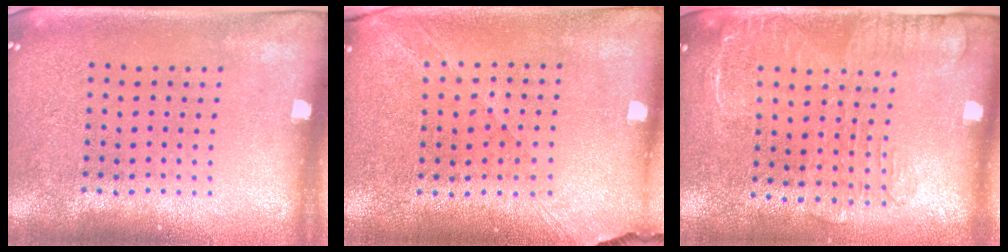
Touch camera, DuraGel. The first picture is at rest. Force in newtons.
{"total": 1.4, "press": 1.2, "slide": 0.8}
{"total": 1.8, "press": 1.5, "slide": 0.9}